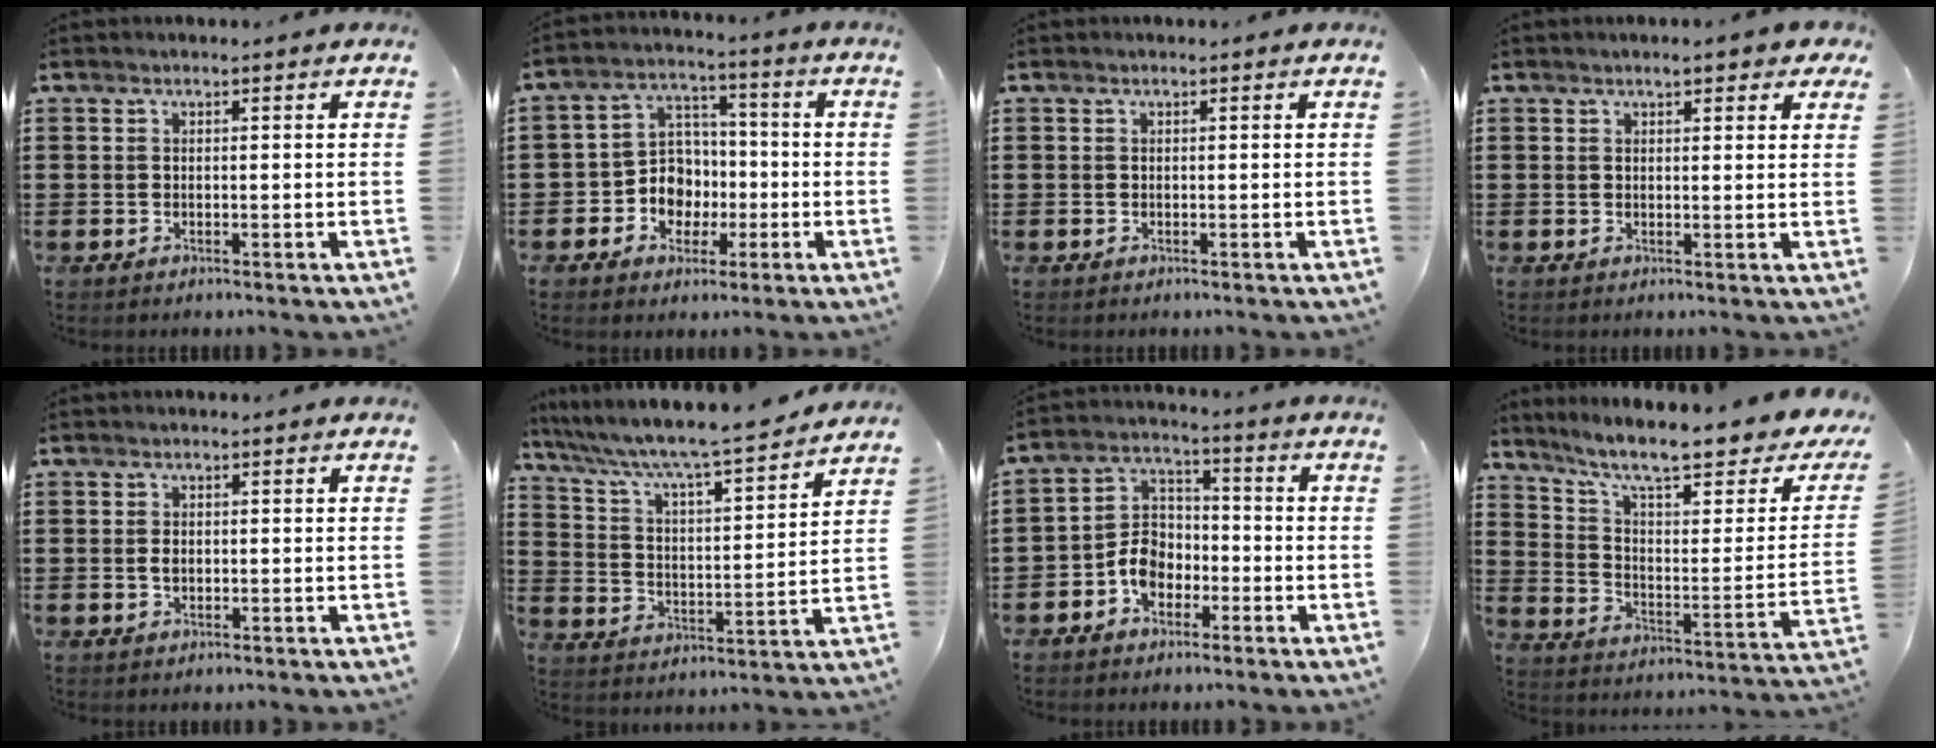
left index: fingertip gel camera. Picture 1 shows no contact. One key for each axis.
{"total": 7.3, "fx": -1.4, "fy": 6.7, "fz": 2.3, "tx": -0.069, "ty": 0.014, "tz": -0.023}
{"total": 0.0}
{"total": 2.5, "fx": 1.9, "fy": 0.4, "fz": 1.6, "tx": -0.028, "ty": 0.001, "tz": 0.032}
{"total": 1.3, "fx": 0.1, "fy": 0.8, "fz": 1.0, "tx": -0.023, "ty": 0.003, "tz": 0.001}
{"total": 6.1, "fx": 5.4, "fy": 0.1, "fz": 2.7, "tx": -0.078, "ty": -0.042, "tz": 0.082}
{"total": 6.4, "fx": -3.0, "fy": 4.7, "fz": 3.1, "tx": -0.080, "ty": 0.014, "tz": -0.061}
{"total": 10.8, "fx": 8.3, "fy": 1.4, "fz": 6.9, "tx": -0.138, "ty": -0.060, "tz": 0.132}